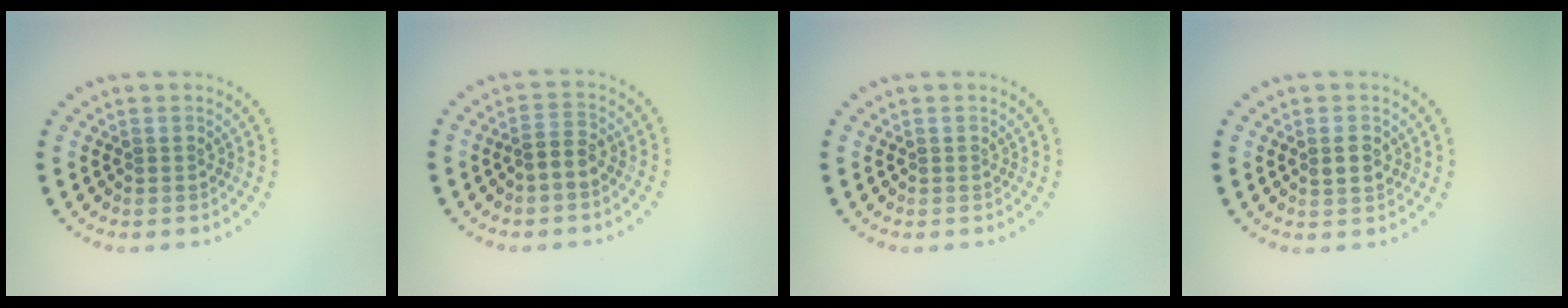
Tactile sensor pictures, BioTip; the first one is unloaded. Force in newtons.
{"total": 1.6, "press": 1.4, "slide": 0.7}
{"total": 0.0}
{"total": 1.5, "press": 1.5, "slide": 0.4}